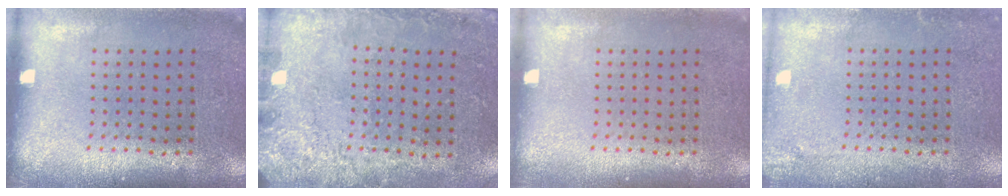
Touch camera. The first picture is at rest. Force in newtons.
{"total": 2.6, "press": 2.1, "slide": 1.5}
{"total": 0.0}
{"total": 1.8, "press": 1.8, "slide": 0.2}